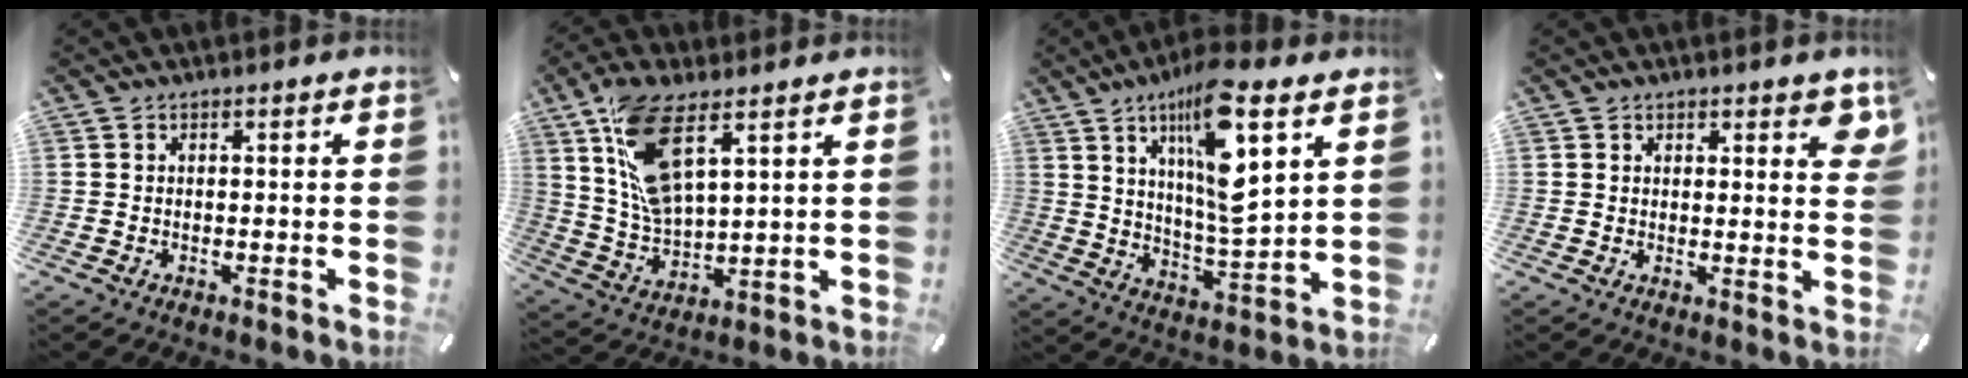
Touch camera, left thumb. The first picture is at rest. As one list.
[{"total": 14.0, "force": [7.2, 5.6, 10.6], "torque": [-0.233, -0.024, 0.132]}, {"total": 15.4, "force": [8.1, 3.8, 12.5], "torque": [-0.229, -0.041, 0.129]}, {"total": 3.3, "force": [2.1, 1.6, 1.9], "torque": [-0.009, -0.009, 0.032]}]